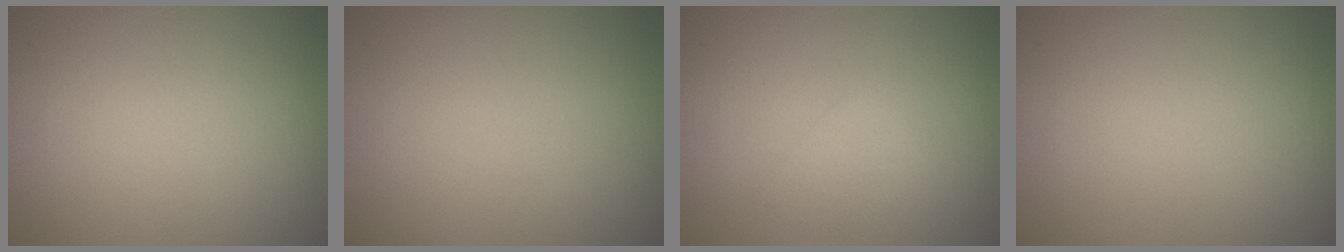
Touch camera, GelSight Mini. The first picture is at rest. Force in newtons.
{"total": 0.0}
{"total": 1.3, "press": 1.3, "slide": 0.1}
{"total": 0.0}